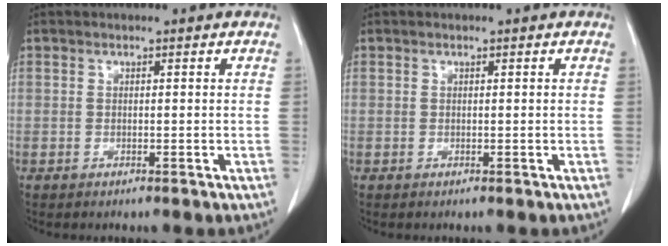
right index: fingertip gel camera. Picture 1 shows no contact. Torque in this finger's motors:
{"motor_torque": [-0.01, 0.06, 0.01, 0.01]}